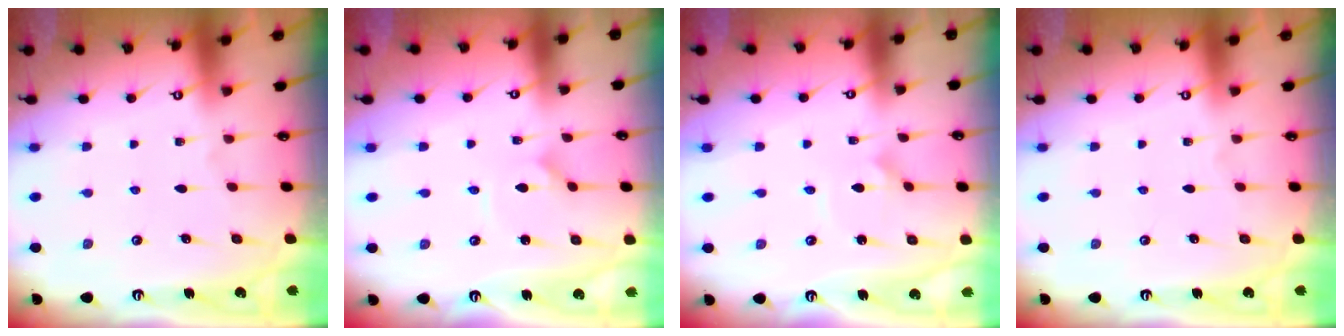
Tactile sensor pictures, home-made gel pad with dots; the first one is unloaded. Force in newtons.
{"total": 1.6, "press": 1.6, "slide": 0.1}
{"total": 1.6, "press": 1.6, "slide": 0.0}
{"total": 0.0}